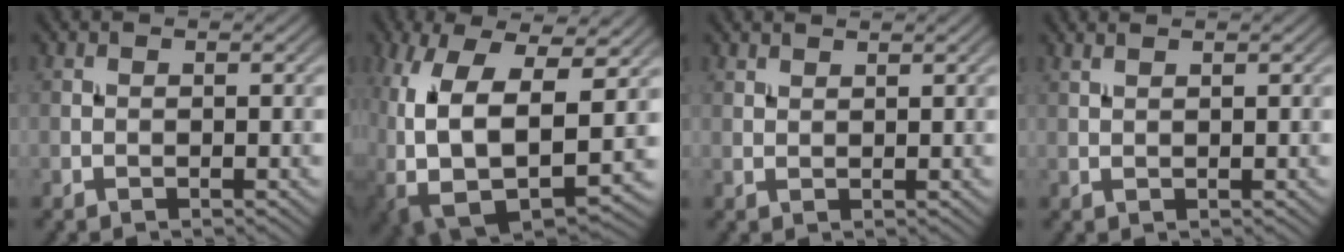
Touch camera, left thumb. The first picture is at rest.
{"total": 15.5, "force": [1.2, 8.8, 12.7], "torque": [-0.255, -0.033, 0.041]}
{"total": 1.1, "force": [1.0, 0.1, 0.3], "torque": [-0.010, 0.000, 0.022]}
{"total": 1.5, "force": [1.1, 0.3, 0.9], "torque": [-0.016, 0.002, 0.012]}